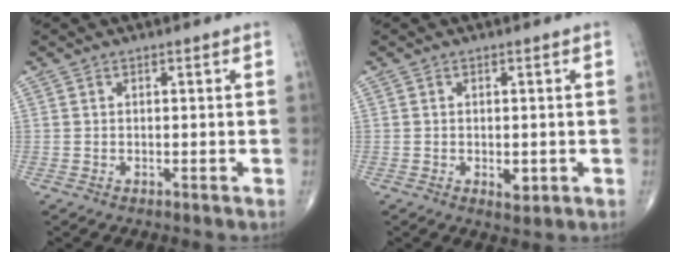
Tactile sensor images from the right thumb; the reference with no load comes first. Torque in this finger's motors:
{"motor_torque": [2.63, 2.05, 0.11, -0.35, -0.06]}